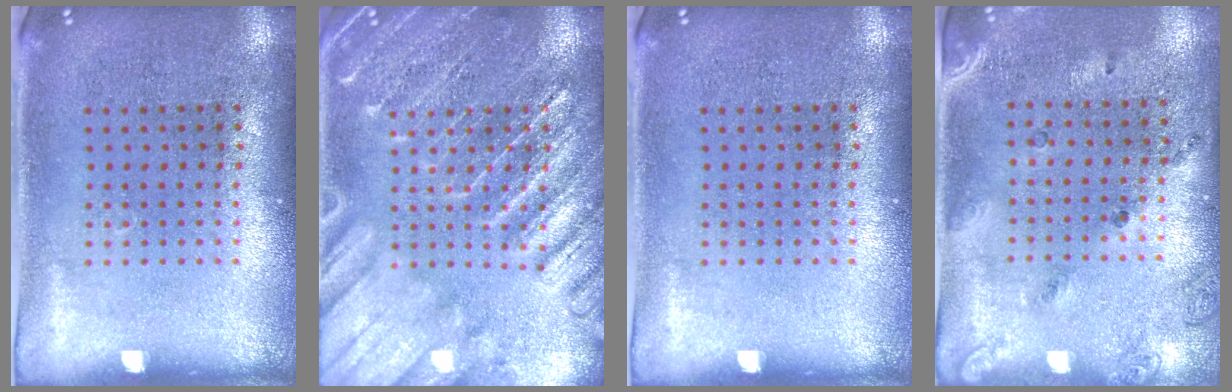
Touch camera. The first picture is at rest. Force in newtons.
{"total": 4.9, "press": 4.9, "slide": 0.7}
{"total": 0.0}
{"total": 1.5, "press": 1.1, "slide": 1.0}